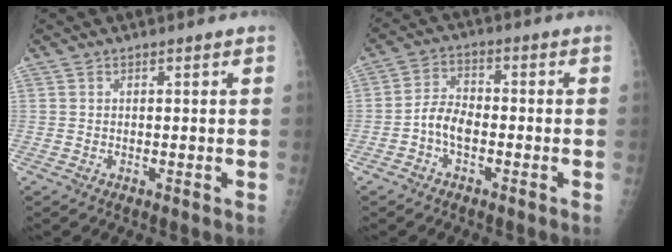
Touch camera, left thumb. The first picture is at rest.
{"total": 5.4, "force": [-2.1, 3.2, 3.9], "torque": [-0.064, 0.023, -0.048]}